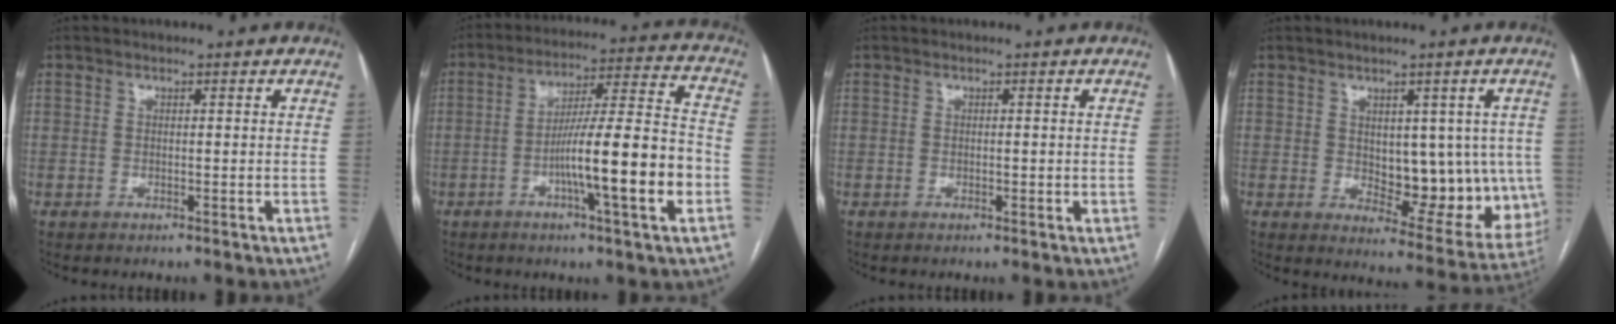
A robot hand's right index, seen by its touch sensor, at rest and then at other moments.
{"total": 15.4, "force": [-4.5, 0.3, 14.7], "torque": [-0.239, 0.006, -0.073]}
{"total": 0.8, "force": [-0.1, 0.4, 0.7], "torque": [-0.010, -0.001, 0.000]}
{"total": 12.3, "force": [0.5, 6.1, 10.7], "torque": [-0.120, 0.000, 0.024]}